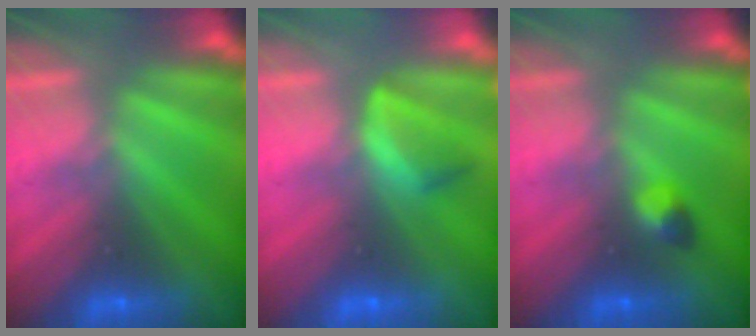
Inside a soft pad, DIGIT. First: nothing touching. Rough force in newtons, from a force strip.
{"total": 4.6}
{"total": 2.6}